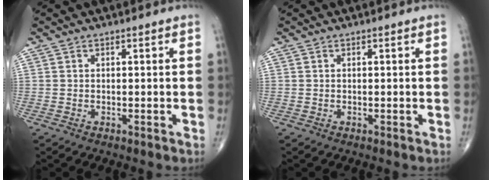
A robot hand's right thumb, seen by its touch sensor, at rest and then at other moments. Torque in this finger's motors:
{"motor_torque": [0.00, 0.00, 0.08, 0.07, 0.00]}